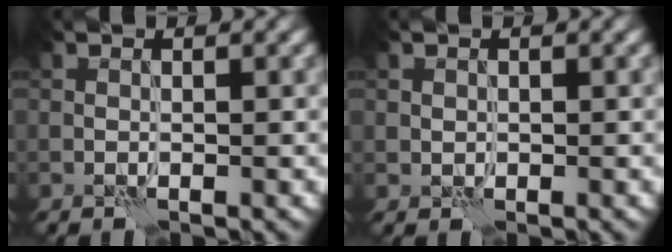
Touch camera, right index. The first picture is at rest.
{"total": 0.7, "force": [0.3, 0.7, 0.1], "torque": [0.000, -0.002, 0.005]}